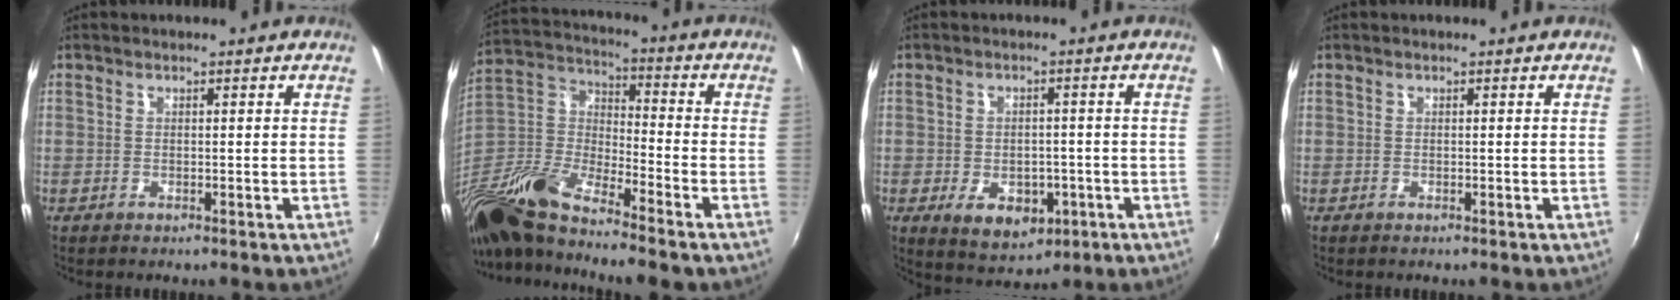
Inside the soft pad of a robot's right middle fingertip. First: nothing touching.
{"total": 20.2, "force": [-14.1, 4.9, 13.7], "torque": [-0.272, -0.032, -0.275]}
{"total": 8.7, "force": [-3.6, 5.6, 5.7], "torque": [-0.107, -0.011, -0.043]}
{"total": 0.0}